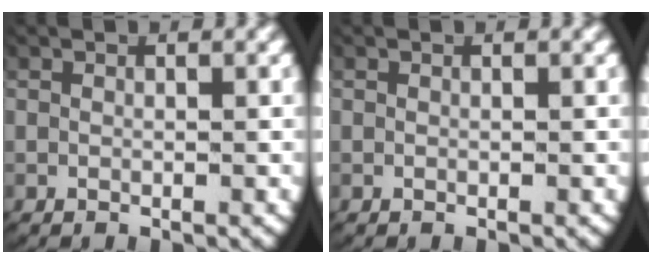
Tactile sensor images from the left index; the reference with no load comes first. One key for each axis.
{"total": 0.0}